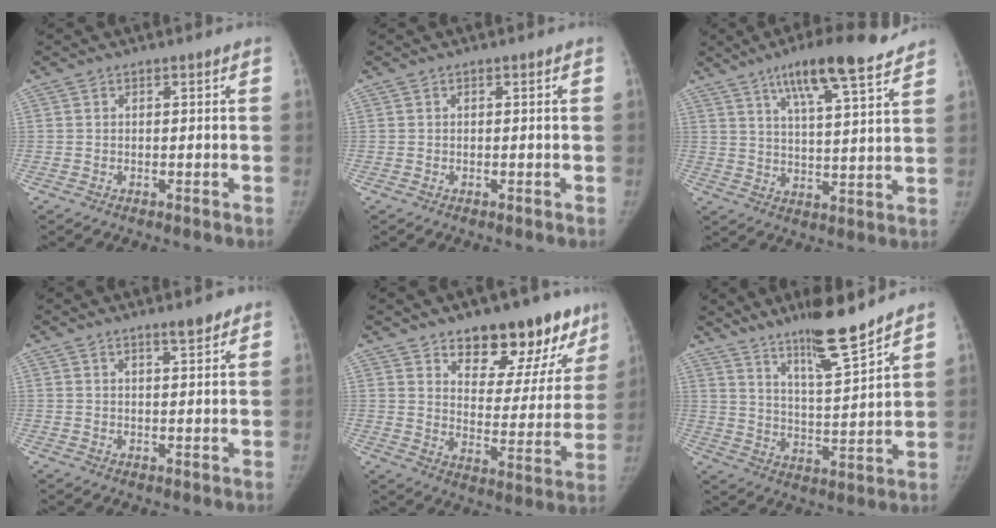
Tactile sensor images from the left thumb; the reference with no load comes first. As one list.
[{"total": 0.0}, {"total": 14.7, "force": [10.1, 2.7, 10.3], "torque": [-0.147, -0.039, 0.161]}, {"total": 3.0, "force": [2.2, 0.6, 1.9], "torque": [-0.020, -0.015, 0.033]}, {"total": 19.2, "force": [13.3, 9.3, 10.2], "torque": [-0.073, -0.080, 0.186]}, {"total": 11.8, "force": [9.5, 0.9, 7.0], "torque": [-0.111, -0.070, 0.167]}]